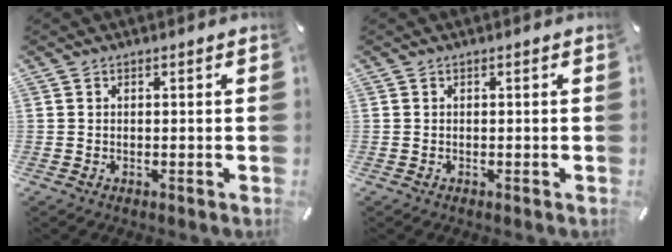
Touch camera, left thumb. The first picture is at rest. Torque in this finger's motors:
{"motor_torque": [0.11, 0.29, 0.18, -0.13, 0.02]}